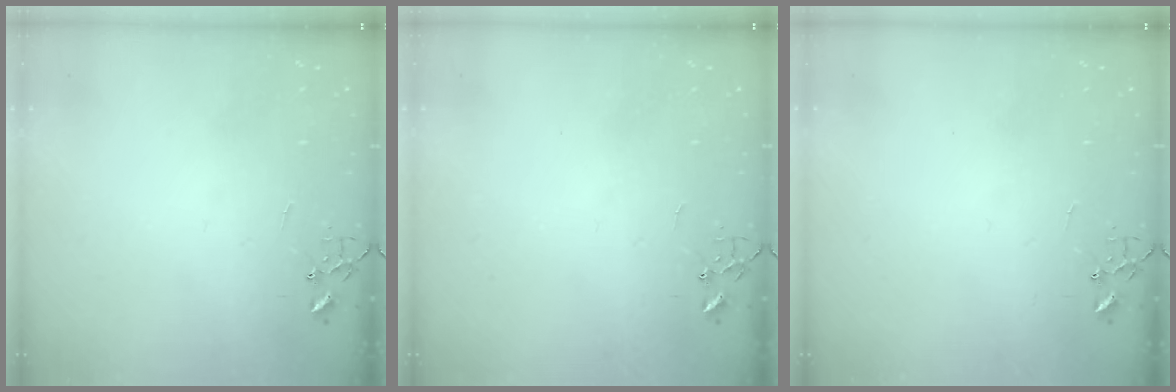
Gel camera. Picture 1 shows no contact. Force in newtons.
{"total": 0.0}
{"total": 0.0}